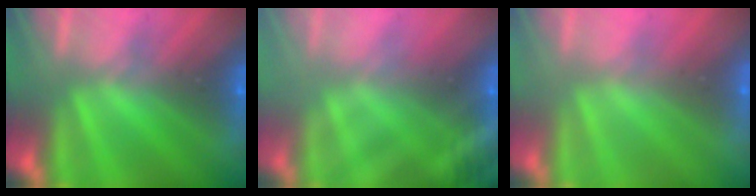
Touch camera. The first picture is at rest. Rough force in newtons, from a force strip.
{"total": 2.9}
{"total": 3.3}